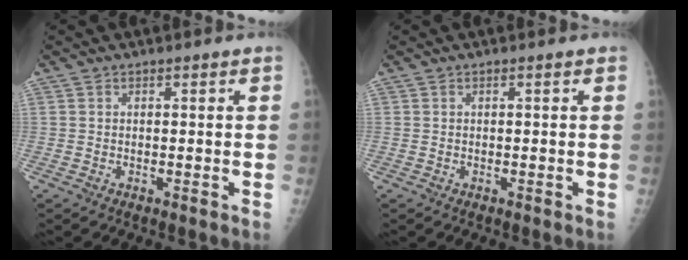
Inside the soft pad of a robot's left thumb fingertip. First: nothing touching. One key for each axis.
{"total": 0.0}